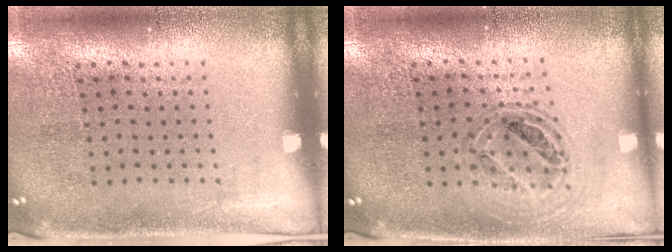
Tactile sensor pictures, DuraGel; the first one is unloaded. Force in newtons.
{"total": 0.8, "press": 0.7, "slide": 0.2}